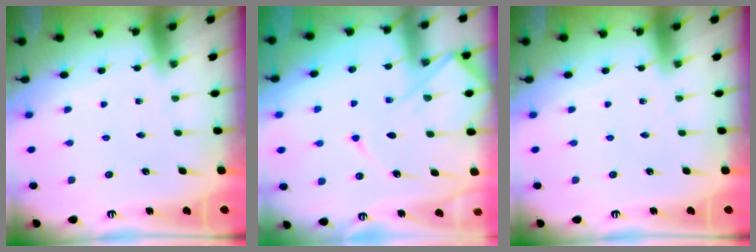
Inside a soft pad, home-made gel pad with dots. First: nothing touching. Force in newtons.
{"total": 11.0, "press": 10.9, "slide": 1.2}
{"total": 0.0}